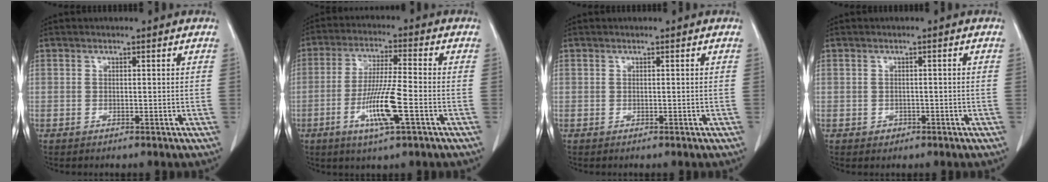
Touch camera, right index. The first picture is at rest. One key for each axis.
{"total": 9.6, "fx": -3.4, "fy": 0.2, "fz": 9.0, "tx": -0.174, "ty": -0.012, "tz": -0.067}
{"total": 0.0}
{"total": 1.1, "fx": -0.5, "fy": 0.9, "fz": 0.2, "tx": -0.003, "ty": 0.003, "tz": -0.005}